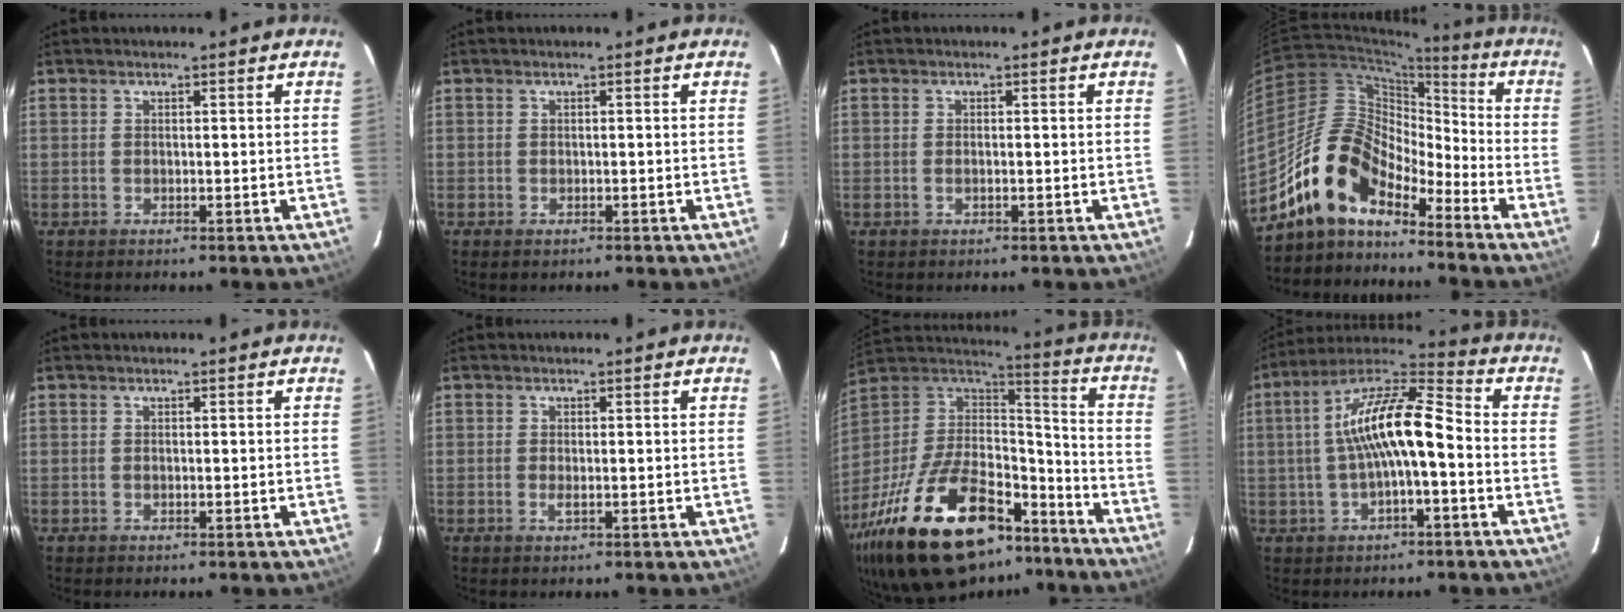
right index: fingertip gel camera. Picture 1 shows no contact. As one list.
[{"total": 0.7, "force": [-0.5, 0.4, 0.3], "torque": [-0.006, -0.004, -0.009]}, {"total": 0.9, "force": [-0.3, 0.3, 0.8], "torque": [-0.018, 0.001, -0.006]}, {"total": 13.5, "force": [-11.0, 4.9, 6.0], "torque": [-0.102, 0.019, -0.218]}, {"total": 0.0}, {"total": 1.2, "force": [-0.3, 0.3, 1.1], "torque": [-0.024, -0.002, -0.006]}, {"total": 32.0, "force": [-21.1, 14.2, 19.4], "torque": [-0.378, 0.003, -0.329]}, {"total": 13.1, "force": [-1.3, 3.5, 12.6], "torque": [-0.232, 0.026, -0.025]}]